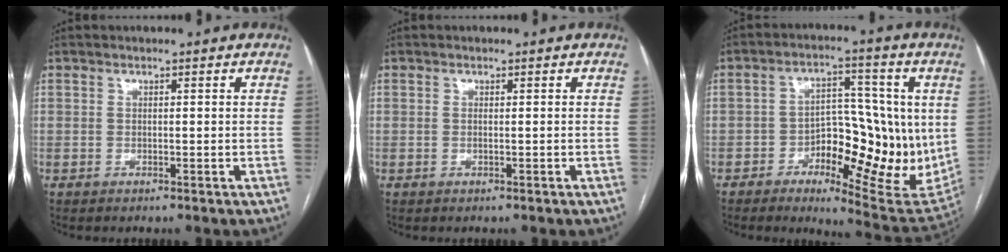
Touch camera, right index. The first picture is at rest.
{"total": 0.5, "force": [-0.1, 0.0, 0.5], "torque": [-0.012, -0.001, 0.001]}
{"total": 15.4, "force": [-1.9, 7.1, 13.6], "torque": [-0.179, 0.011, -0.021]}